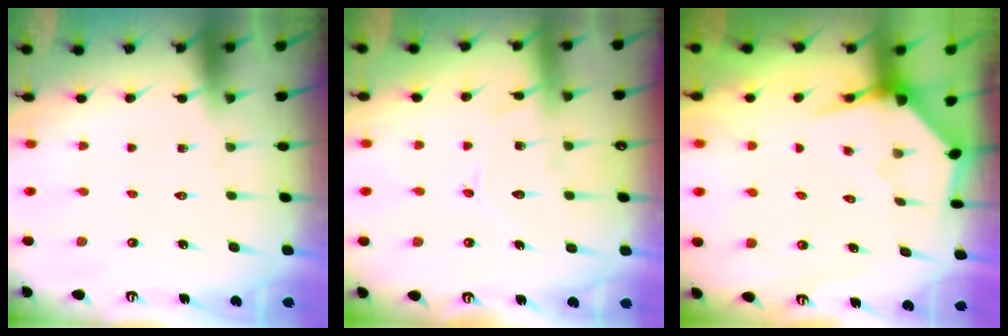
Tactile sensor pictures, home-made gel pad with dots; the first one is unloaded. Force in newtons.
{"total": 8.8, "press": 8.8, "slide": 0.9}
{"total": 4.0, "press": 3.9, "slide": 0.4}